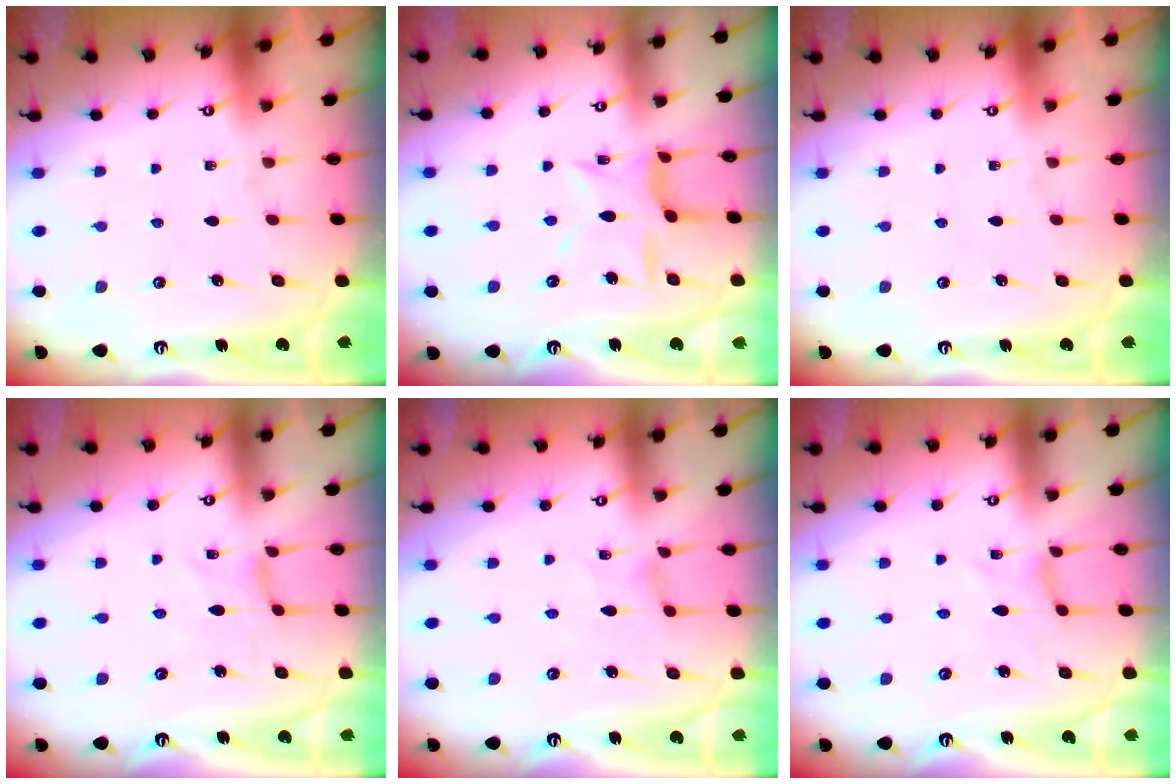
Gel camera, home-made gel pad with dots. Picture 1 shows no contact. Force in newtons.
{"total": 10.3, "press": 10.2, "slide": 0.7}
{"total": 0.0}
{"total": 0.0}
{"total": 0.0}
{"total": 0.0}